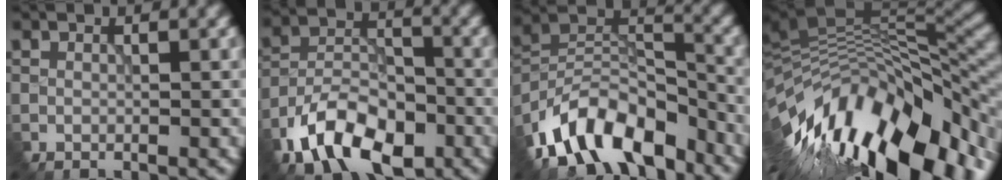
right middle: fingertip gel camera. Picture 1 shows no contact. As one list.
[{"total": 8.1, "force": [-4.7, 4.5, 4.7], "torque": [-0.092, 0.006, -0.089]}, {"total": 10.6, "force": [-7.6, 5.1, 5.4], "torque": [-0.097, 0.018, -0.148]}, {"total": 16.6, "force": [-6.2, 7.3, 13.5], "torque": [-0.221, 0.001, -0.094]}]